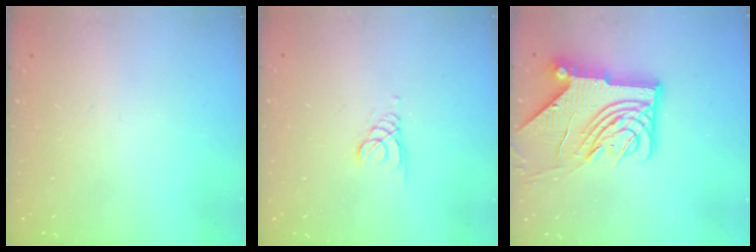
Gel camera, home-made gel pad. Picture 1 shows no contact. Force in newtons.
{"total": 1.5, "press": 1.5, "slide": 0.1}
{"total": 14.7, "press": 14.6, "slide": 1.7}